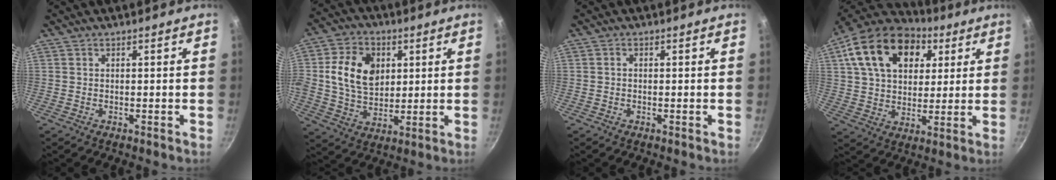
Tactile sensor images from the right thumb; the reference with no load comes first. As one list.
[{"total": 13.1, "force": [2.7, 9.6, 8.5], "torque": [-0.132, -0.003, 0.044]}, {"total": 0.6, "force": [-0.1, 0.5, 0.4], "torque": [-0.007, 0.005, -0.002]}, {"total": 21.7, "force": [8.2, 14.7, 13.8], "torque": [-0.223, 0.005, 0.130]}]